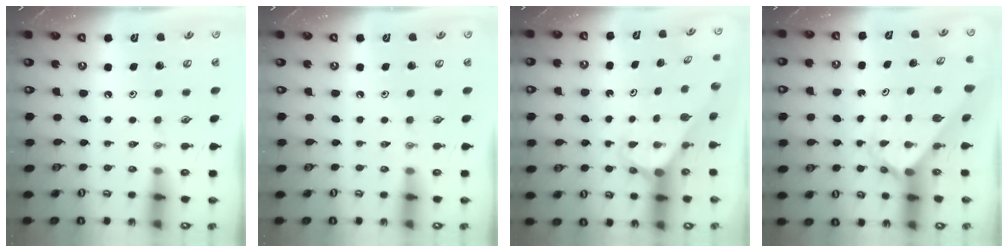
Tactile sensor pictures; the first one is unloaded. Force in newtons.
{"total": 0.0}
{"total": 3.2, "press": 3.2, "slide": 0.2}
{"total": 2.4, "press": 2.4, "slide": 0.2}